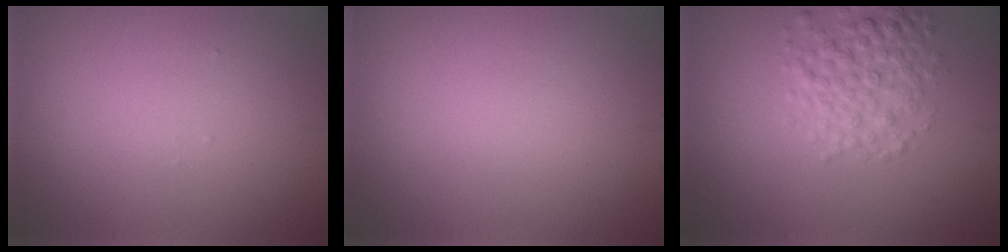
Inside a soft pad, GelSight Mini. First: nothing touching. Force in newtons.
{"total": 0.0}
{"total": 3.8, "press": 3.8, "slide": 0.1}